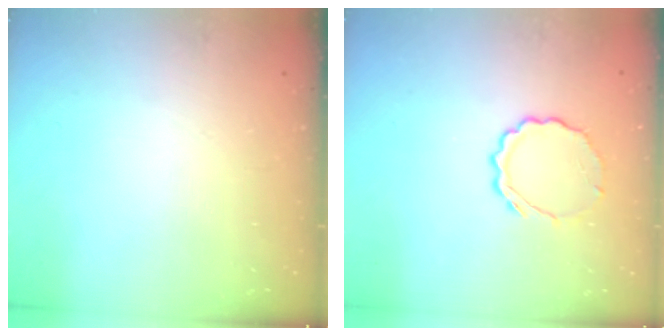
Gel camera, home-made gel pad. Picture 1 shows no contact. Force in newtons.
{"total": 5.4, "press": 5.2, "slide": 1.4}